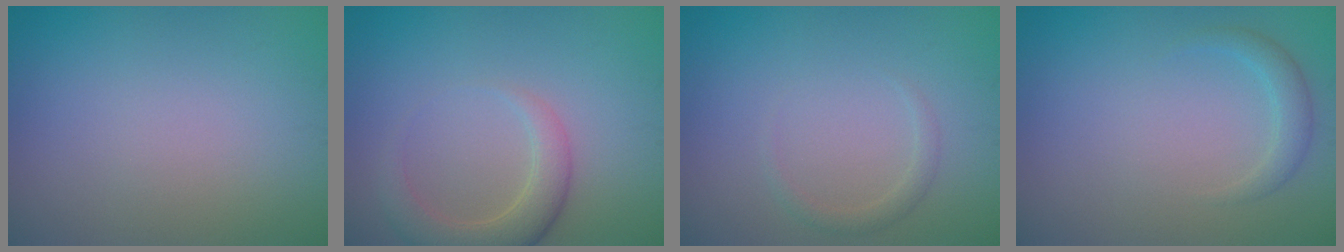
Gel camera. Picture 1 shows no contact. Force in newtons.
{"total": 3.7, "press": 3.6, "slide": 0.4}
{"total": 1.1, "press": 1.1, "slide": 0.1}
{"total": 1.6, "press": 1.6, "slide": 0.1}